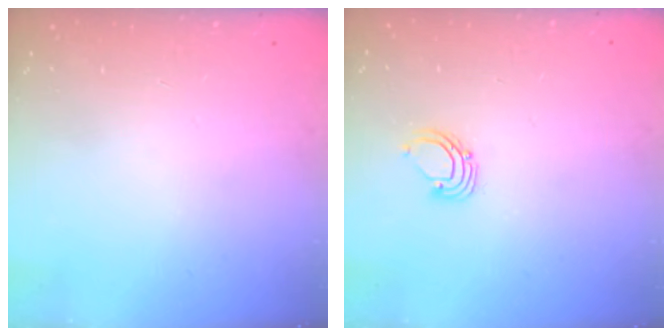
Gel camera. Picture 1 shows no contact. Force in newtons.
{"total": 2.6, "press": 2.6, "slide": 0.2}